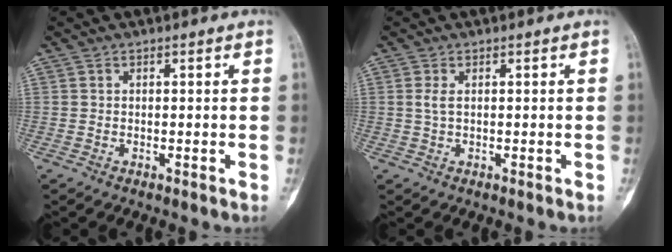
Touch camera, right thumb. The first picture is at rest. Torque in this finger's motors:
{"motor_torque": [0.01, 0.27, 0.05, -0.11, 0.10]}